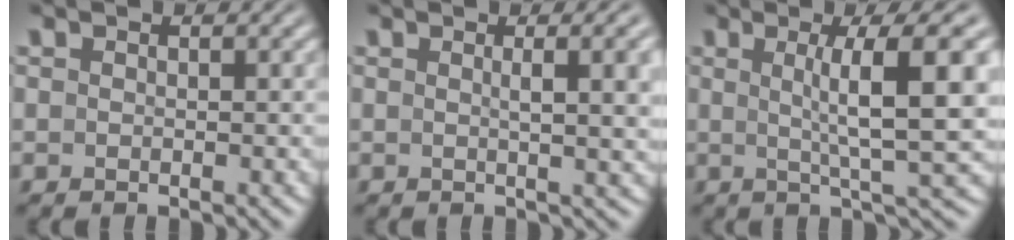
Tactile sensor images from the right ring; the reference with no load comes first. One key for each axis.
{"total": 3.1, "fx": 0.8, "fy": -0.2, "fz": 3.0, "tx": -0.031, "ty": 0.003, "tz": 0.010}
{"total": 6.8, "fx": 1.1, "fy": 0.3, "fz": 6.7, "tx": -0.088, "ty": 0.005, "tz": 0.020}